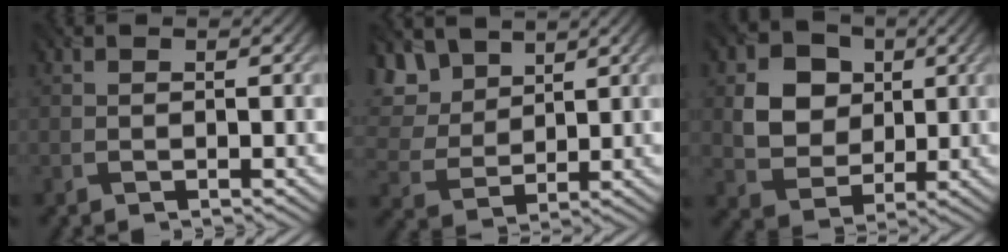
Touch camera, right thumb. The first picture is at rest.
{"total": 7.3, "force": [4.9, 4.2, 3.5], "torque": [-0.106, 0.009, 0.088]}
{"total": 7.7, "force": [1.8, 6.4, 3.8], "torque": [-0.096, -0.001, 0.023]}